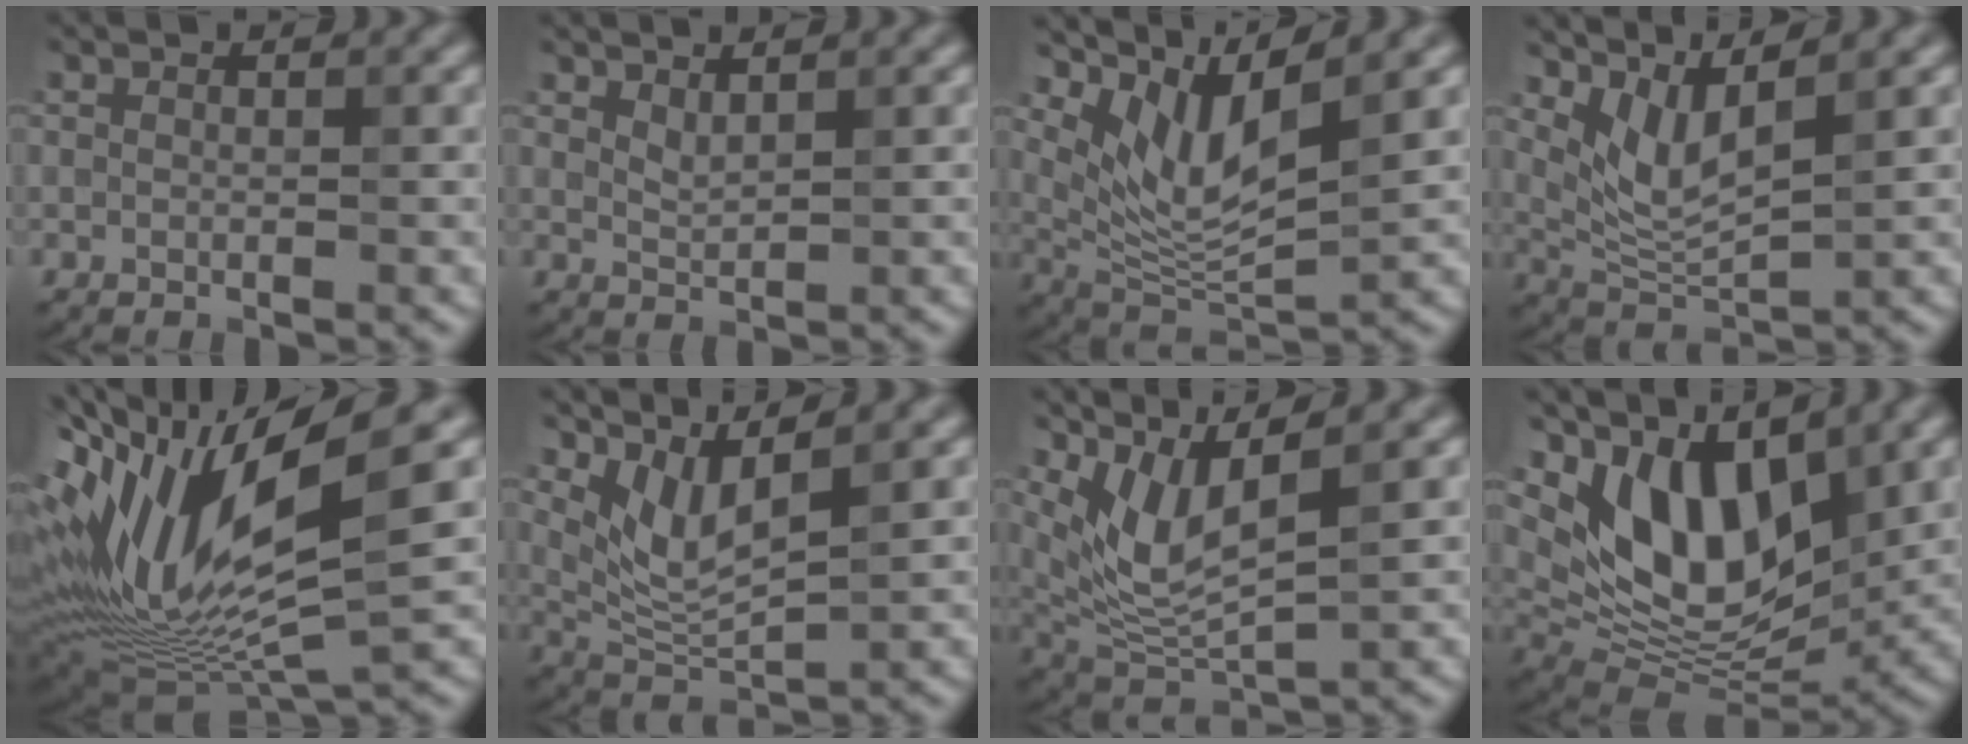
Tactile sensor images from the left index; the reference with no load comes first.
{"total": 1.3, "force": [1.1, 0.3, 0.7], "torque": [-0.019, -0.003, 0.023]}
{"total": 6.2, "force": [3.8, 1.7, 4.6], "torque": [-0.094, -0.013, 0.078]}
{"total": 4.2, "force": [2.5, 1.2, 3.2], "torque": [-0.076, -0.014, 0.059]}
{"total": 14.9, "force": [2.6, 4.8, 13.9], "torque": [-0.289, 0.000, 0.057]}
{"total": 4.2, "force": [2.6, 1.1, 3.1], "torque": [-0.075, -0.013, 0.061]}
{"total": 5.7, "force": [3.0, 1.6, 4.6], "torque": [-0.106, -0.014, 0.067]}
{"total": 9.4, "force": [3.8, 4.8, 7.1], "torque": [-0.127, -0.020, 0.068]}